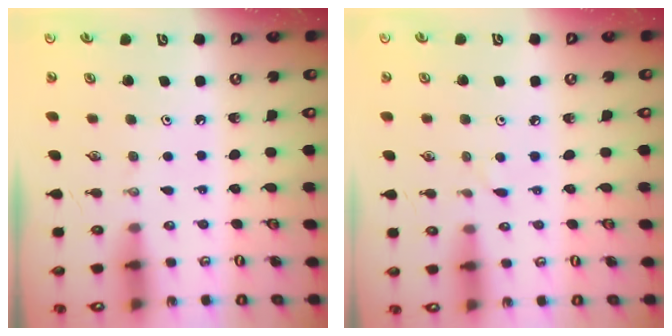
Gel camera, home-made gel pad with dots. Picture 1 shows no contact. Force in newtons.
{"total": 2.6, "press": 2.6, "slide": 0.3}